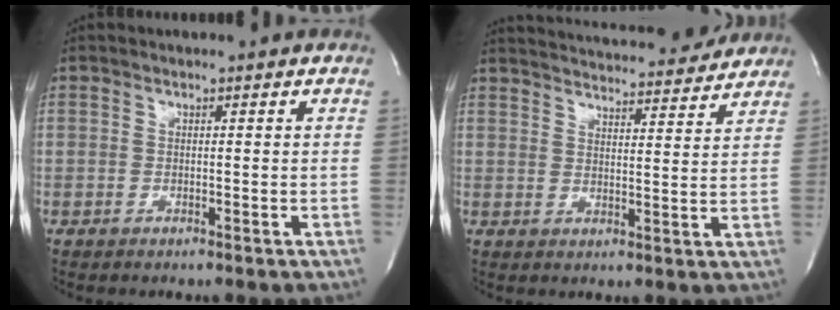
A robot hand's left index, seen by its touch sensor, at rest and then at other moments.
{"total": 19.2, "force": [18.2, 1.9, 5.6], "torque": [-0.088, -0.003, 0.240]}